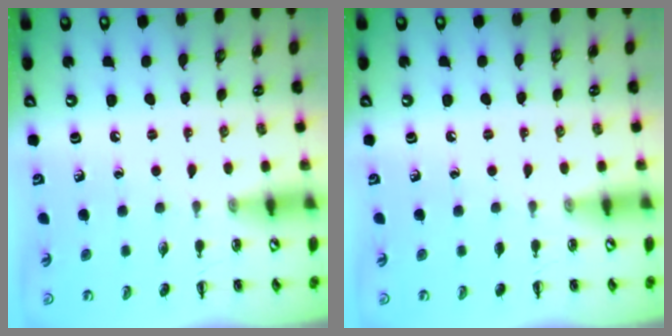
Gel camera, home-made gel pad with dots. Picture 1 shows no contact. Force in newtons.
{"total": 0.0}